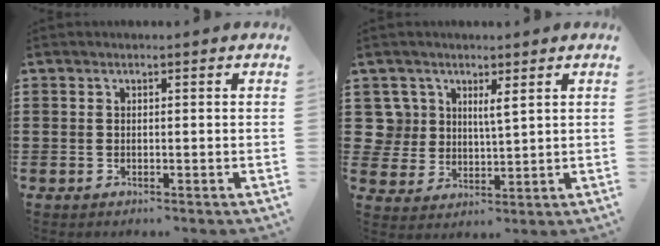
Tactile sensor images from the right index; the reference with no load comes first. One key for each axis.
{"total": 4.2, "fx": 2.5, "fy": 3.2, "fz": 0.9, "tx": -0.038, "ty": 0.012, "tz": 0.048}